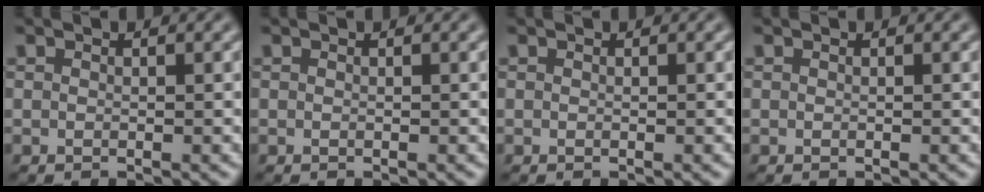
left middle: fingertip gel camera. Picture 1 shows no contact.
{"total": 0.0}
{"total": 0.0}
{"total": 0.0}